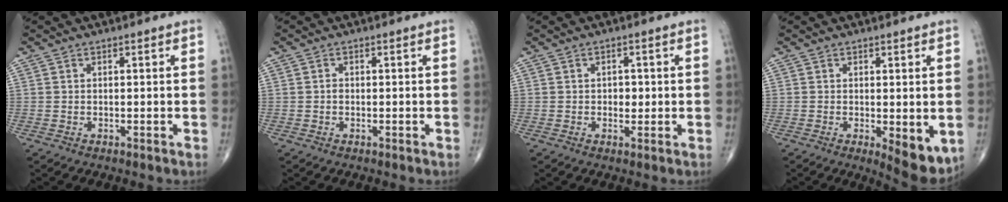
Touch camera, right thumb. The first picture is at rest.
{"total": 0.6, "force": [-0.1, 0.4, 0.3], "torque": [-0.004, 0.001, -0.004]}
{"total": 2.3, "force": [0.0, 1.6, 1.6], "torque": [-0.010, 0.001, 0.000]}
{"total": 6.8, "force": [-1.3, 2.6, 6.1], "torque": [-0.076, -0.020, -0.012]}